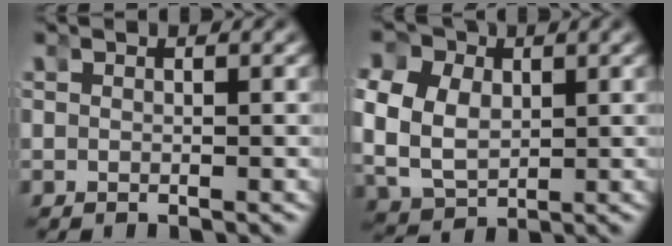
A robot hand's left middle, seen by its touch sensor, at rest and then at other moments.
{"total": 11.4, "force": [0.7, 10.0, 5.4], "torque": [-0.150, -0.030, 0.015]}